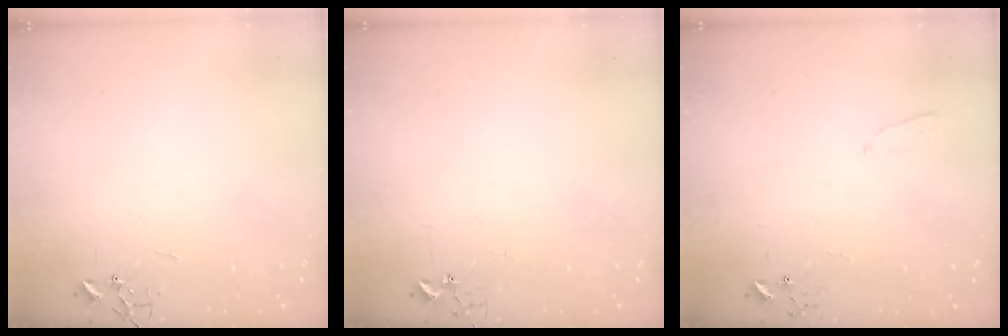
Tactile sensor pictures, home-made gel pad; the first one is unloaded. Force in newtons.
{"total": 2.7, "press": 2.7, "slide": 0.2}
{"total": 3.9, "press": 3.9, "slide": 0.6}